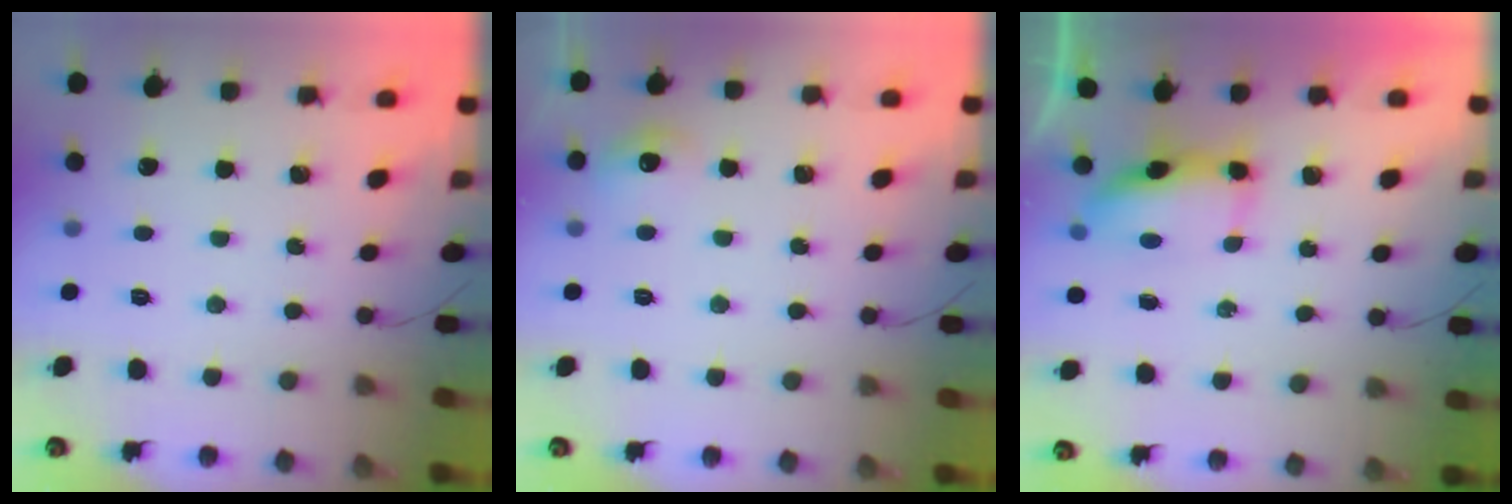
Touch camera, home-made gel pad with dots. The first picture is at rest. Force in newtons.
{"total": 6.9, "press": 6.8, "slide": 1.3}
{"total": 10.3, "press": 8.2, "slide": 6.2}